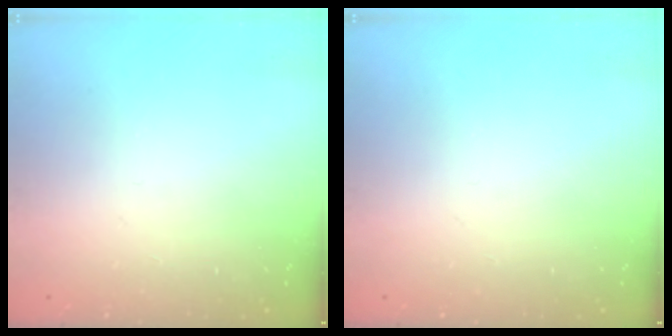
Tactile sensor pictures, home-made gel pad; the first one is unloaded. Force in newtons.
{"total": 0.0}